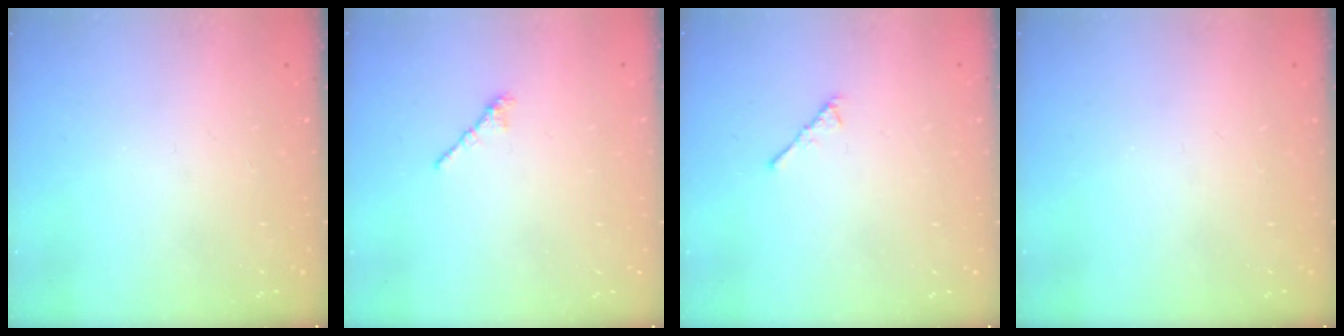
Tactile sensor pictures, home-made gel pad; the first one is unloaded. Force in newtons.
{"total": 2.4, "press": 2.3, "slide": 0.7}
{"total": 2.9, "press": 2.8, "slide": 0.7}
{"total": 0.0}